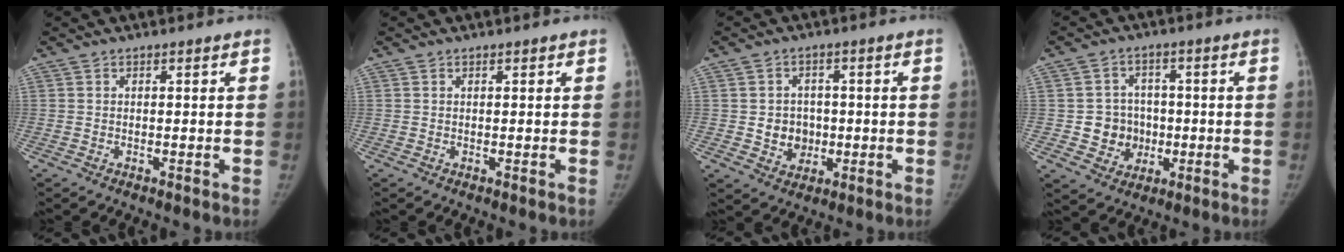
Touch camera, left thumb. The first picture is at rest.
{"total": 0.0}
{"total": 5.9, "force": [-0.6, 5.3, 2.5], "torque": [-0.005, 0.007, -0.003]}
{"total": 7.7, "force": [-0.9, 7.3, 2.3], "torque": [0.006, 0.015, -0.010]}